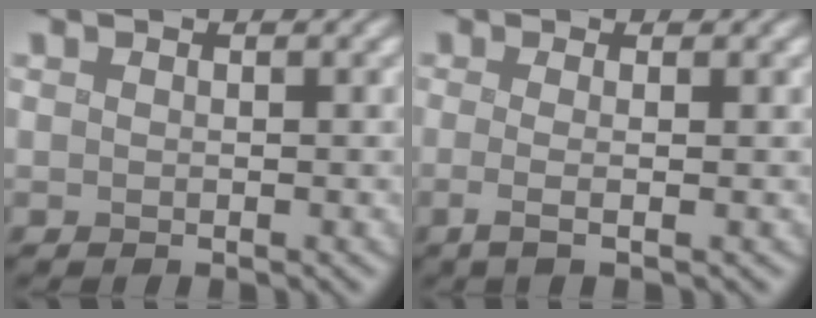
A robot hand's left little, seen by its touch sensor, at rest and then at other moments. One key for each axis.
{"total": 1.8, "fx": -0.4, "fy": 0.3, "fz": 1.8, "tx": -0.033, "ty": -0.003, "tz": -0.012}